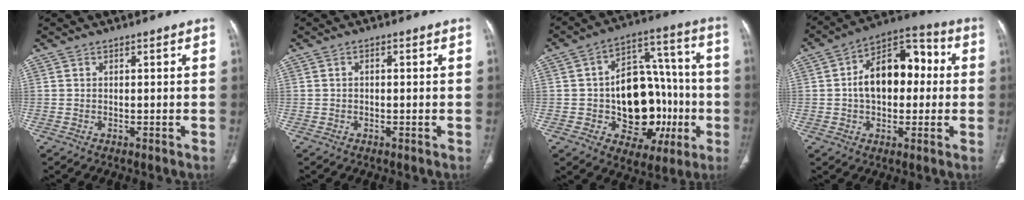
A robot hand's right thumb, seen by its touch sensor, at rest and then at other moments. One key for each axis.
{"total": 0.8, "fx": 0.0, "fy": 0.5, "fz": 0.6, "tx": -0.009, "ty": 0.001, "tz": -0.002}
{"total": 20.7, "fx": -3.6, "fy": 14.0, "fz": 14.8, "tx": -0.157, "ty": 0.042, "tz": -0.037}
{"total": 15.4, "fx": 1.1, "fy": 9.7, "fz": 11.9, "tx": -0.153, "ty": 0.039, "tz": 0.008}